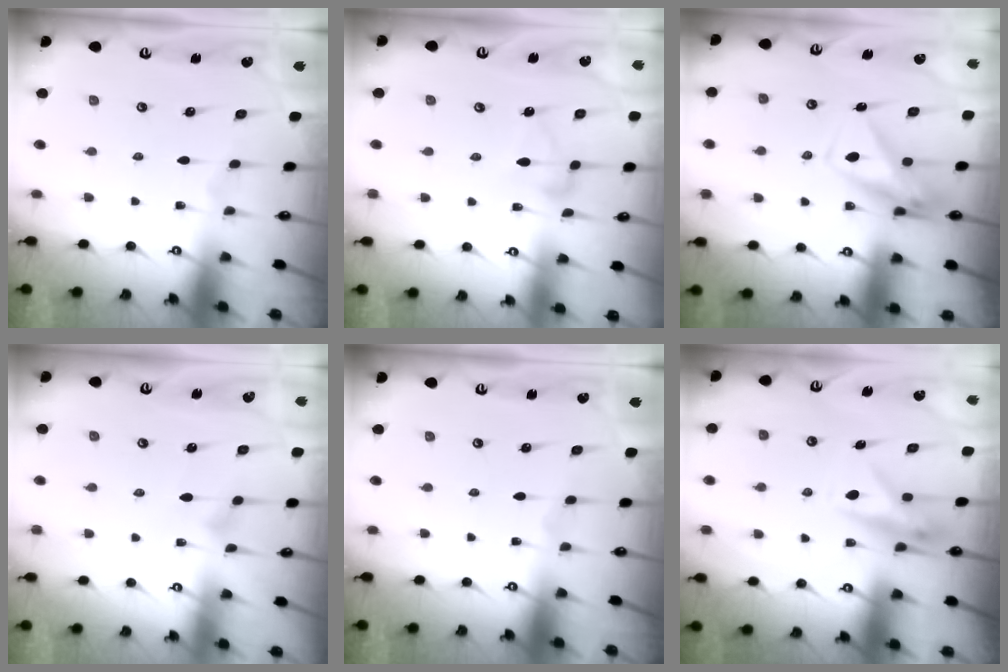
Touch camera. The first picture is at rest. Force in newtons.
{"total": 4.9, "press": 4.9, "slide": 0.3}
{"total": 7.5, "press": 7.4, "slide": 1.5}
{"total": 6.2, "press": 6.2, "slide": 0.3}
{"total": 0.0}
{"total": 10.3, "press": 10.3, "slide": 0.4}